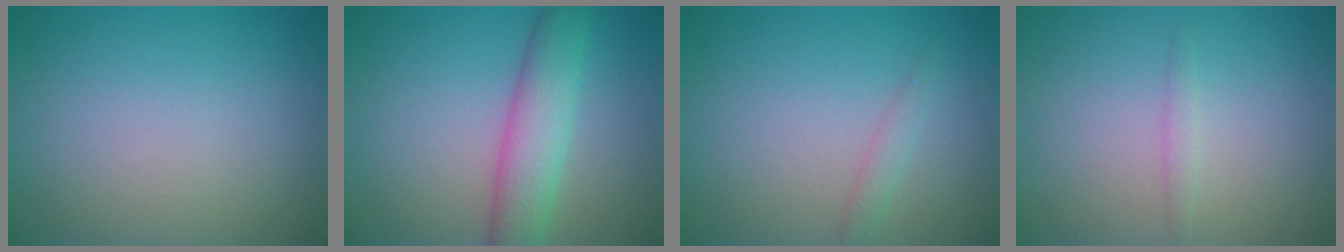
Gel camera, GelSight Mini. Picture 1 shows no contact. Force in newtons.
{"total": 4.7, "press": 4.7, "slide": 0.1}
{"total": 1.1, "press": 1.1, "slide": 0.1}
{"total": 0.9, "press": 0.9, "slide": 0.0}